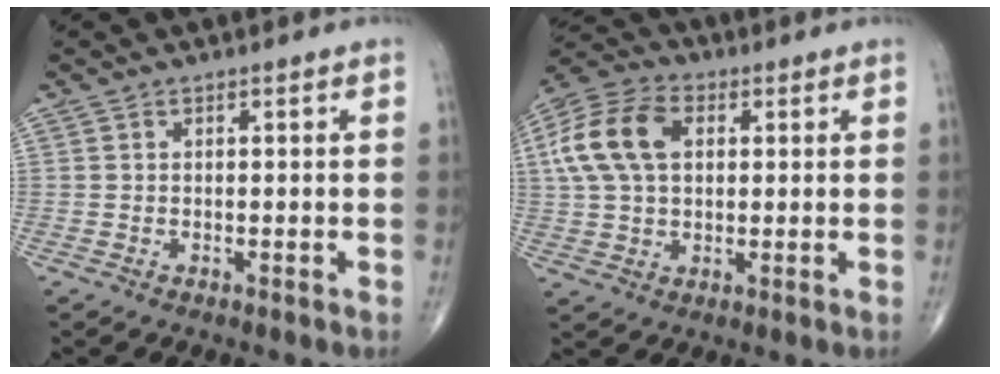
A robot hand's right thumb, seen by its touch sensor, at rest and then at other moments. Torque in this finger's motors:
{"motor_torque": [-0.12, 0.50, 0.32, -0.29, 0.12]}